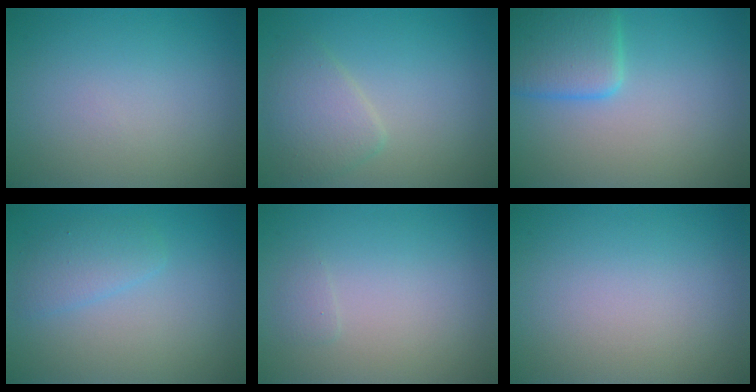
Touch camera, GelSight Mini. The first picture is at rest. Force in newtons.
{"total": 2.9, "press": 2.9, "slide": 0.1}
{"total": 4.4, "press": 4.4, "slide": 0.2}
{"total": 2.0, "press": 2.0, "slide": 0.1}
{"total": 0.5, "press": 0.5, "slide": 0.0}
{"total": 0.0}